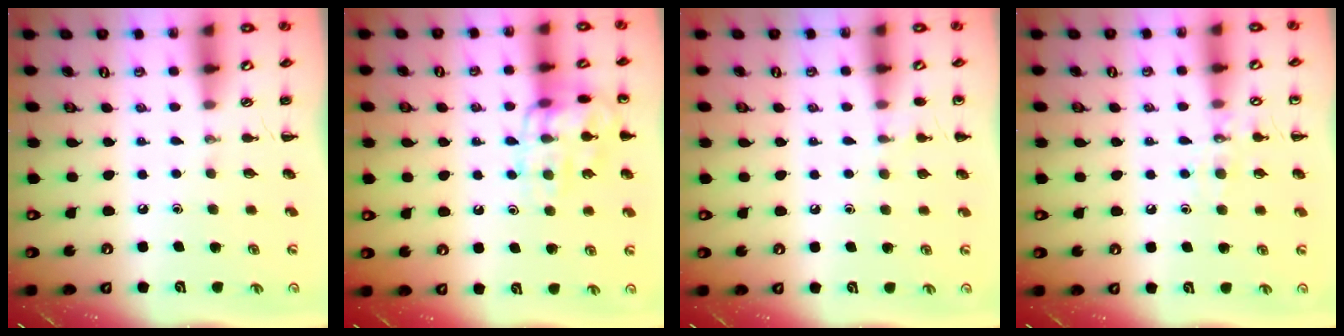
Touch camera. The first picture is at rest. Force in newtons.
{"total": 13.8, "press": 13.8, "slide": 0.9}
{"total": 5.5, "press": 5.3, "slide": 1.5}
{"total": 7.7, "press": 7.6, "slide": 1.4}